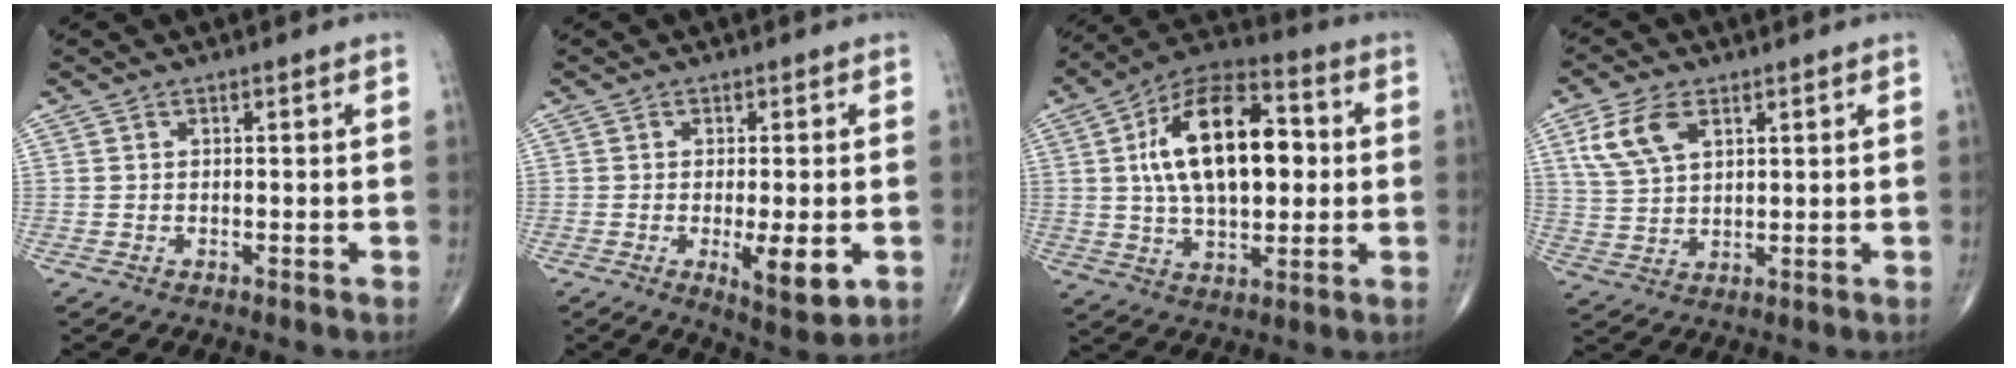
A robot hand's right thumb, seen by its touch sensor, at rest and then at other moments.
{"total": 7.5, "force": [-1.9, 2.3, 6.9], "torque": [-0.101, -0.019, -0.023]}
{"total": 20.5, "force": [2.7, 11.0, 17.1], "torque": [-0.263, 0.018, 0.041]}
{"total": 8.1, "force": [3.7, 4.0, 6.0], "torque": [-0.129, -0.005, 0.080]}